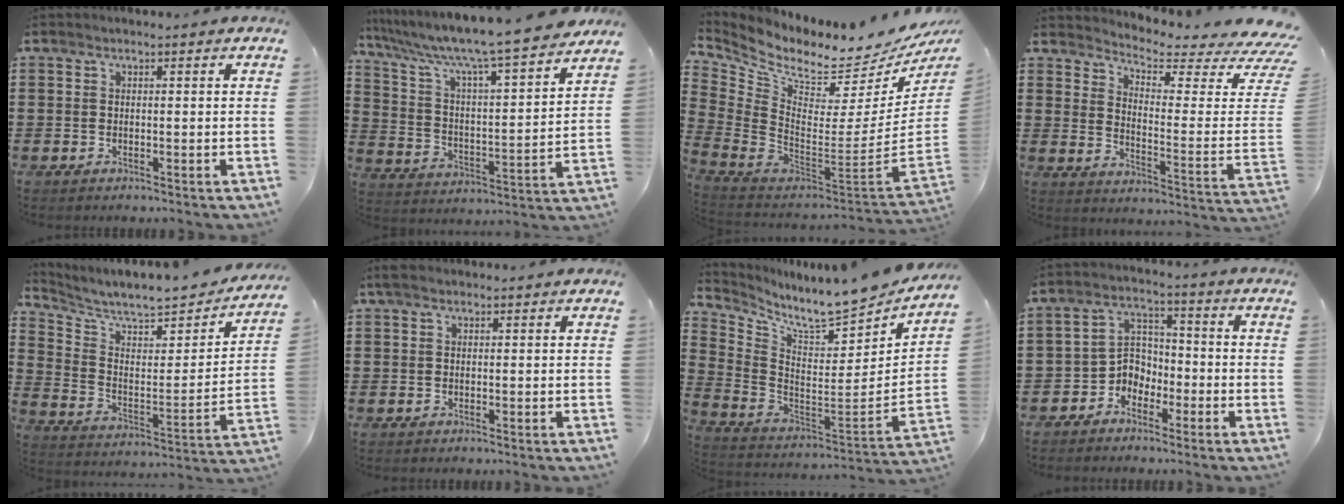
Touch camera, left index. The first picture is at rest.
{"total": 8.4, "force": [7.3, -0.3, 4.1], "torque": [-0.111, -0.063, 0.116]}
{"total": 5.9, "force": [4.9, 1.4, 2.9], "torque": [-0.085, -0.070, 0.079]}
{"total": 3.9, "force": [3.4, 0.1, 1.9], "torque": [-0.053, -0.045, 0.050]}
{"total": 6.4, "force": [5.9, 0.8, 2.4], "torque": [-0.078, -0.049, 0.097]}
{"total": 0.9, "force": [0.4, 0.5, 0.6], "torque": [-0.013, 0.005, 0.007]}
{"total": 7.6, "force": [7.0, -0.1, 3.0], "torque": [-0.077, -0.080, 0.113]}
{"total": 4.8, "force": [-3.1, 3.5, 1.1], "torque": [-0.037, 0.006, -0.069]}